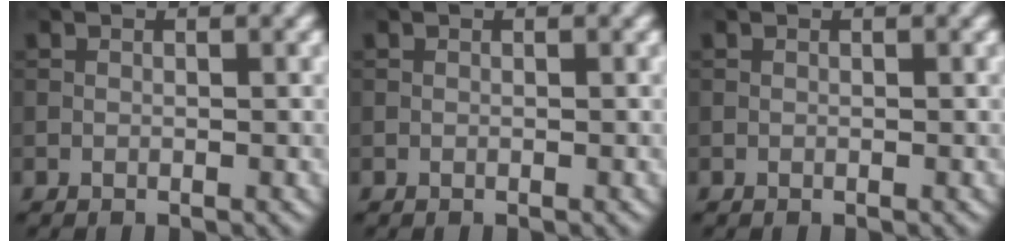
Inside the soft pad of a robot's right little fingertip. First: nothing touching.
{"total": 0.0}
{"total": 0.0}